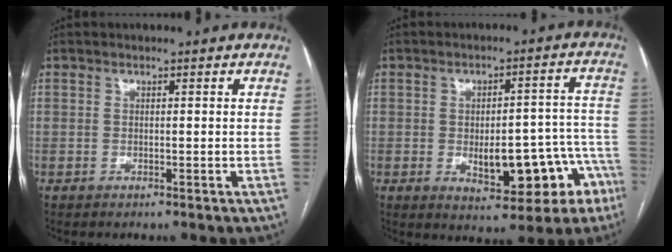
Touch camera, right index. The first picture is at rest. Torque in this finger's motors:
{"motor_torque": [0.52, -0.46, 0.26, 0.06]}